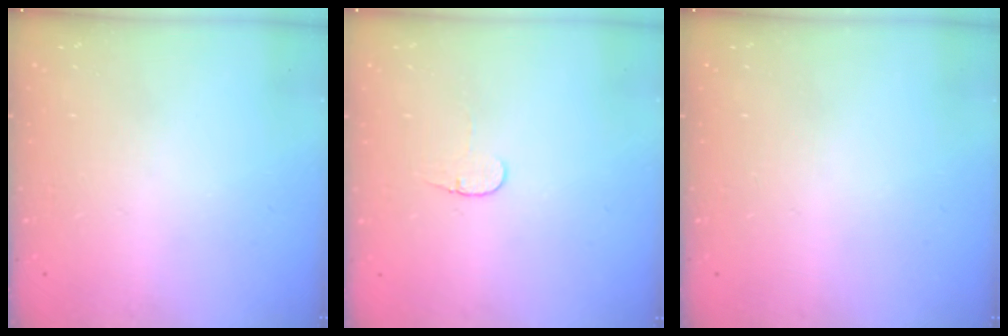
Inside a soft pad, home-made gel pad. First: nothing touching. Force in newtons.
{"total": 3.7, "press": 3.6, "slide": 0.4}
{"total": 0.0}